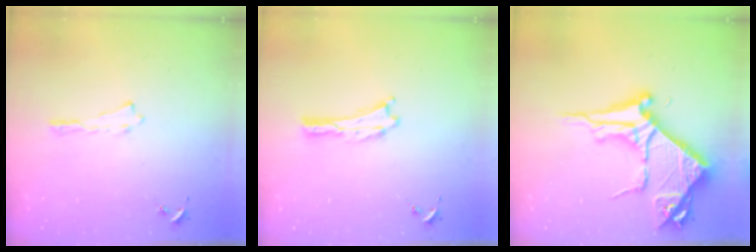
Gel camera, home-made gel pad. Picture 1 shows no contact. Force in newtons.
{"total": 0.0}
{"total": 8.4, "press": 8.4, "slide": 0.9}